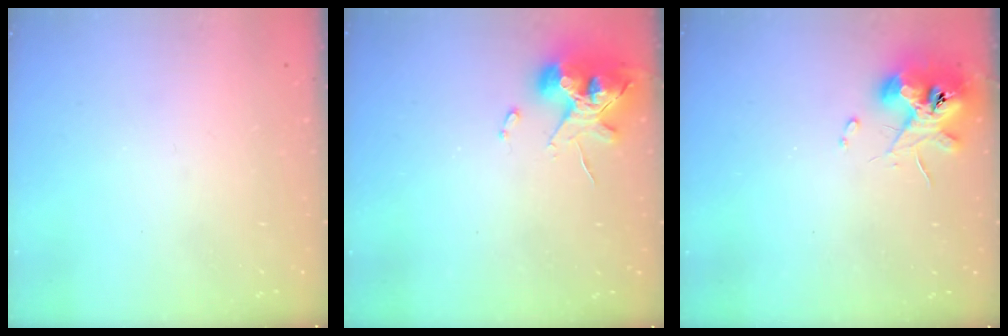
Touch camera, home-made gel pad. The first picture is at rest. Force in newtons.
{"total": 11.8, "press": 11.7, "slide": 1.6}
{"total": 10.5, "press": 10.4, "slide": 1.4}